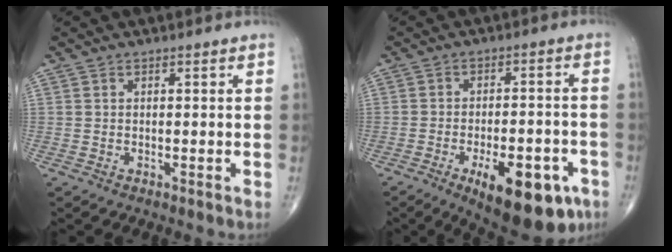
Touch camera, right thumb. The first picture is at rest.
{"total": 16.3, "force": [-8.0, 6.8, 12.5], "torque": [-0.131, 0.026, -0.101]}